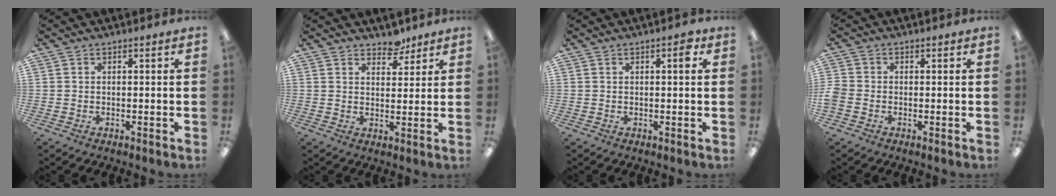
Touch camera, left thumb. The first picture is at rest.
{"total": 4.9, "force": [4.3, 2.2, 0.9], "torque": [0.004, -0.029, 0.074]}
{"total": 2.3, "force": [1.0, 0.5, 2.0], "torque": [-0.027, -0.001, 0.012]}
{"total": 2.5, "force": [-1.0, 2.0, 1.2], "torque": [-0.024, 0.006, -0.020]}